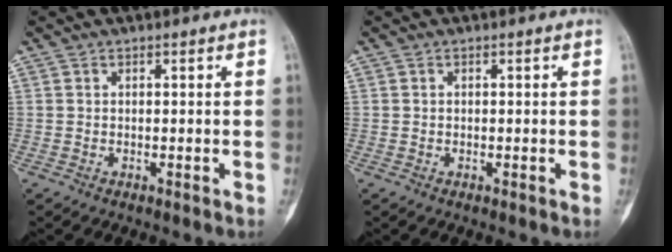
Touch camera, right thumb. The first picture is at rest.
{"total": 0.0}